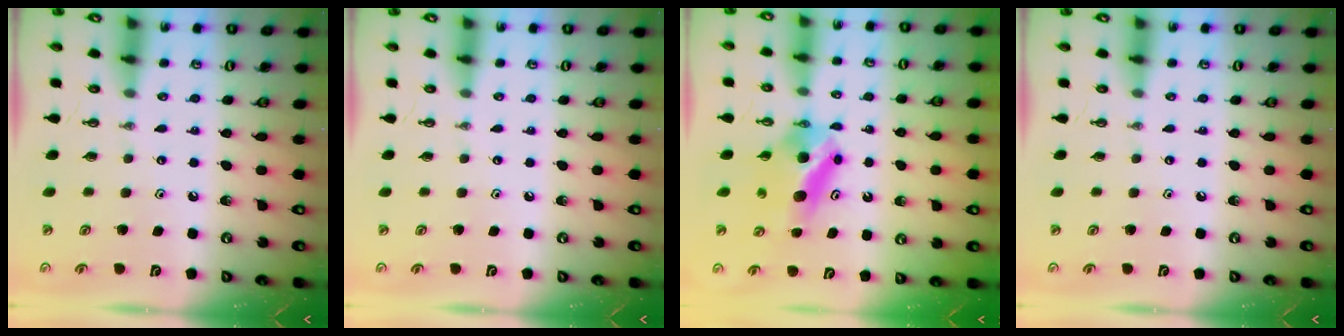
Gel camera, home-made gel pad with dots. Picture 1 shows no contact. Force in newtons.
{"total": 0.0}
{"total": 8.5, "press": 5.4, "slide": 6.5}
{"total": 0.0}